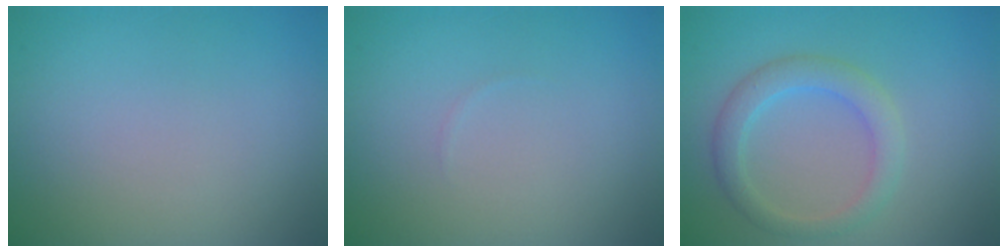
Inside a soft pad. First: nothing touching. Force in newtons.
{"total": 0.0}
{"total": 2.9, "press": 2.9, "slide": 0.2}